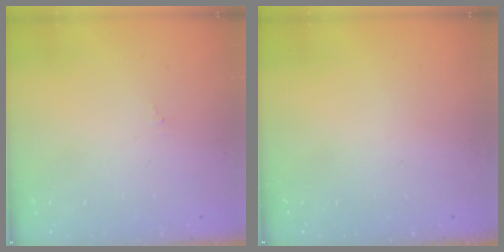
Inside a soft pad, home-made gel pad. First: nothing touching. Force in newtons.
{"total": 0.0}